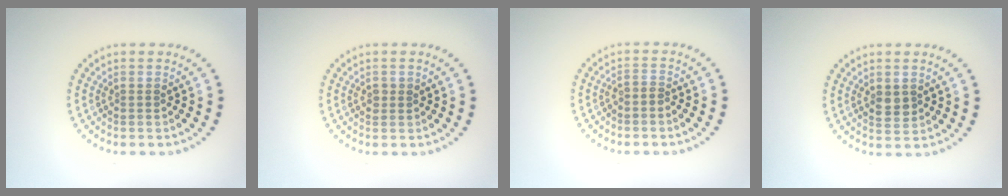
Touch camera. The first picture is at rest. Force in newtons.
{"total": 0.9, "press": 0.9, "slide": 0.2}
{"total": 0.9, "press": 0.5, "slide": 0.8}
{"total": 1.7, "press": 1.7, "slide": 0.1}